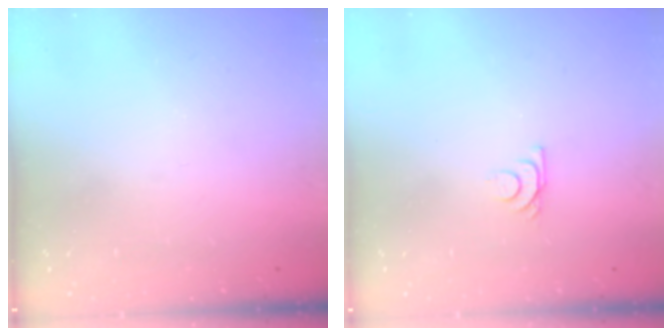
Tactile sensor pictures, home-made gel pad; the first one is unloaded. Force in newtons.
{"total": 6.2, "press": 6.2, "slide": 0.8}